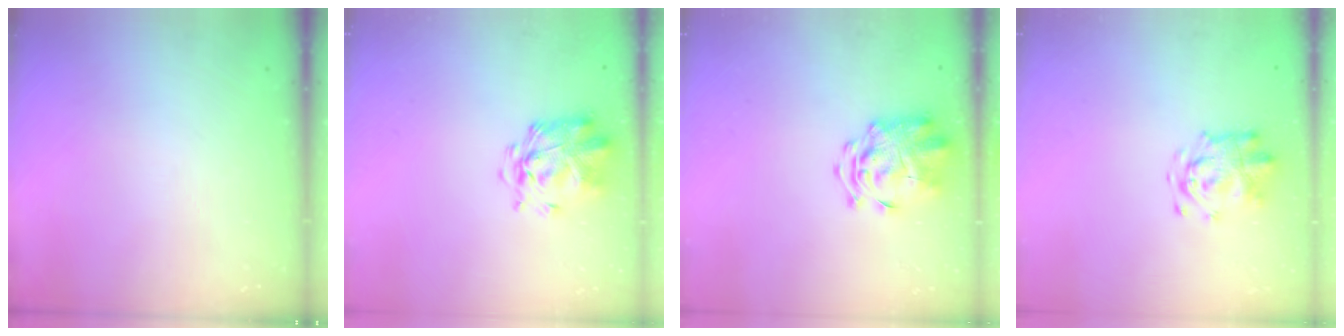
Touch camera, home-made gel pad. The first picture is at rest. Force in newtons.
{"total": 2.8, "press": 2.7, "slide": 0.6}
{"total": 3.1, "press": 3.0, "slide": 1.0}
{"total": 4.5, "press": 4.4, "slide": 0.9}